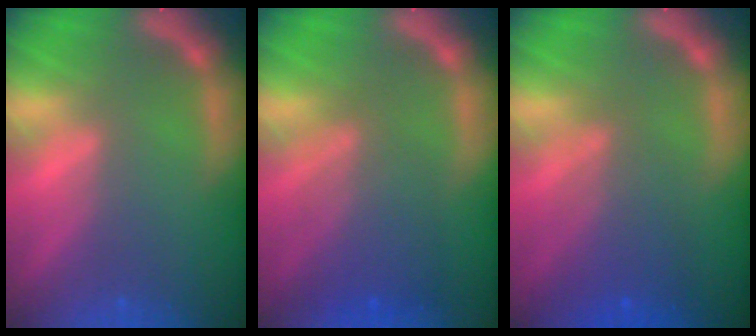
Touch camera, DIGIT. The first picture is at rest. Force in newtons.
{"total": 5.5}
{"total": 4.5}